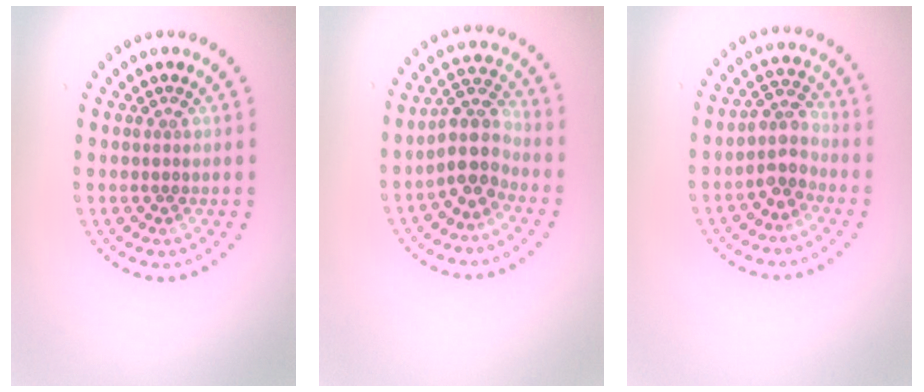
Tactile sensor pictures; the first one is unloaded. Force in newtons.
{"total": 3.7, "press": 3.0, "slide": 2.2}
{"total": 3.1, "press": 2.5, "slide": 1.8}